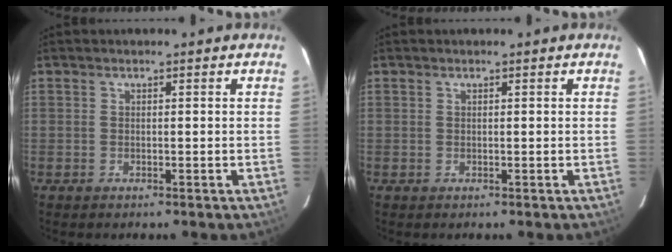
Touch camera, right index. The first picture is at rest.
{"total": 0.0}